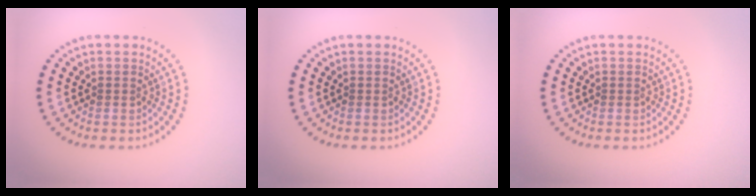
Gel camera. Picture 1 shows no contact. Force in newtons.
{"total": 0.0}
{"total": 0.0}